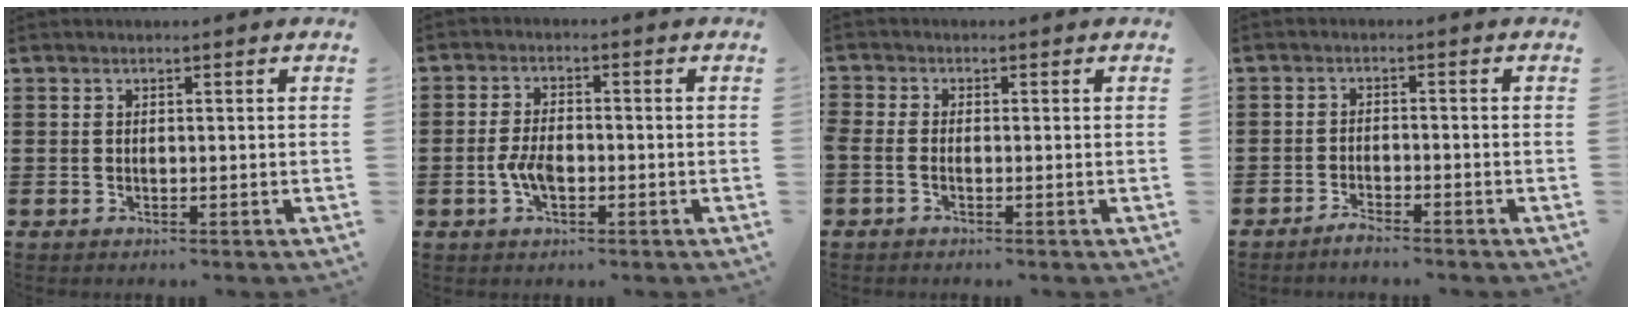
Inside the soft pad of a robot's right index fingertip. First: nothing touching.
{"total": 3.6, "force": [-1.2, 1.6, 3.1], "torque": [-0.077, -0.008, -0.024]}
{"total": 1.1, "force": [-0.8, 0.3, 0.8], "torque": [-0.022, -0.004, -0.017]}
{"total": 1.9, "force": [-1.8, 0.1, 0.5], "torque": [-0.012, 0.000, -0.035]}